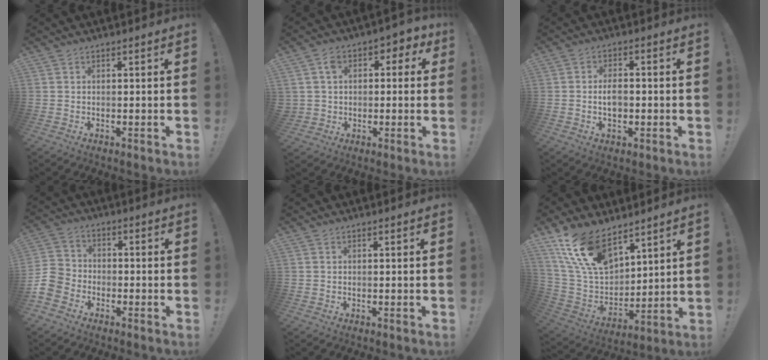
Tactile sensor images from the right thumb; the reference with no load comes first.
{"total": 6.8, "force": [1.9, 5.7, 3.1], "torque": [-0.045, -0.006, 0.038]}
{"total": 4.7, "force": [-0.8, 2.7, 3.7], "torque": [-0.060, 0.001, -0.019]}
{"total": 8.3, "force": [-5.3, 5.8, 2.7], "torque": [-0.061, 0.041, -0.100]}
{"total": 0.0}
{"total": 18.3, "force": [12.0, 9.3, 10.2], "torque": [-0.211, -0.067, 0.227]}